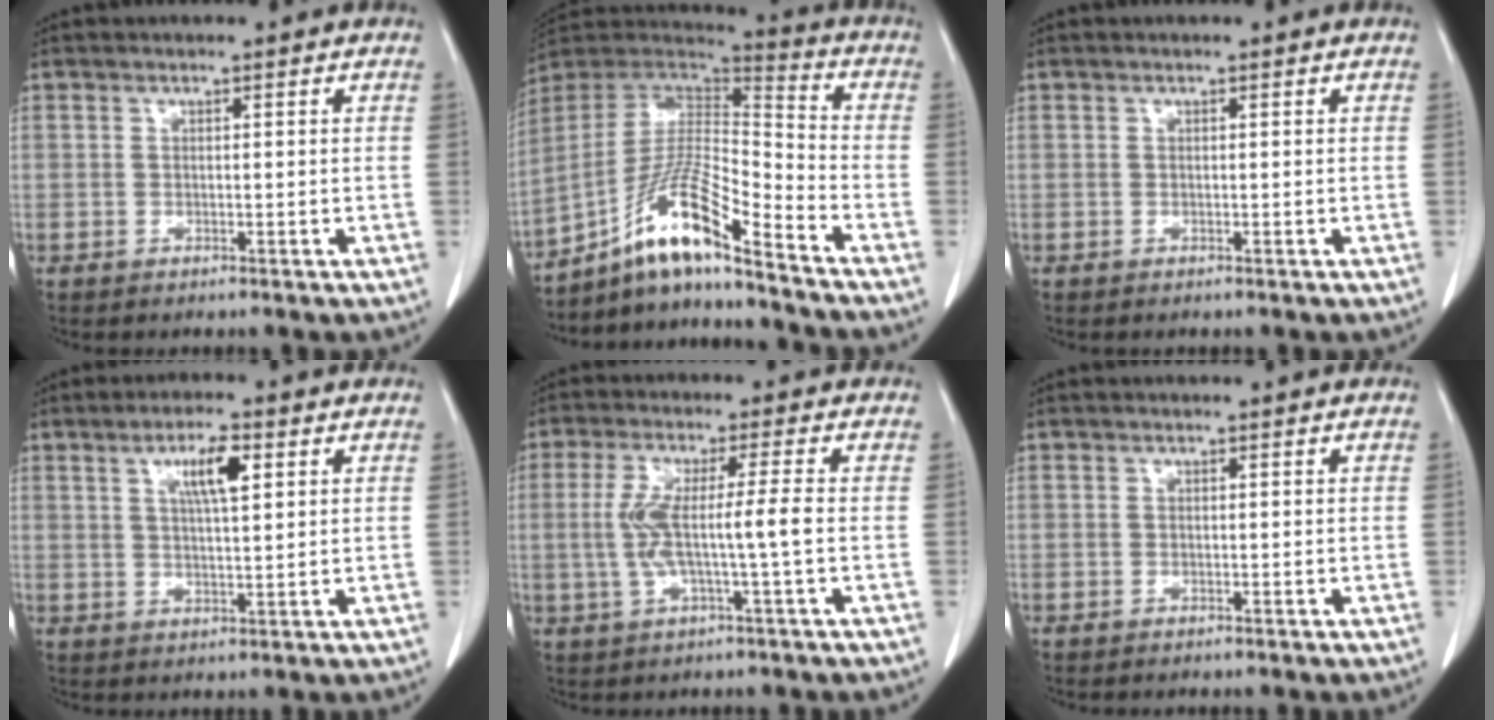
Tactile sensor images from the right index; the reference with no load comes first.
{"total": 14.4, "force": [-10.5, 0.5, 9.8], "torque": [-0.184, 0.013, -0.192]}
{"total": 0.0}
{"total": 5.8, "force": [2.4, 1.0, 5.2], "torque": [-0.094, 0.002, 0.041]}
{"total": 7.1, "force": [-0.6, -0.2, 7.1], "torque": [-0.143, 0.008, -0.007]}
{"total": 0.0}